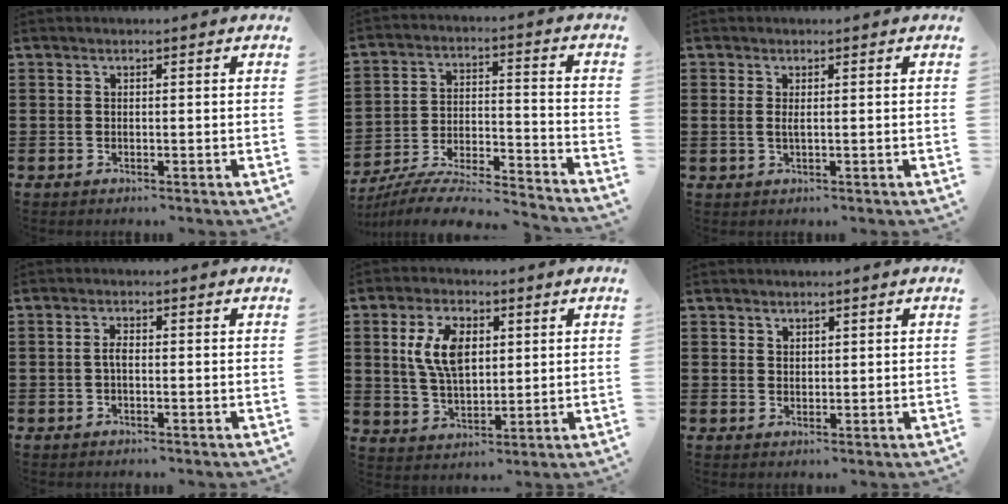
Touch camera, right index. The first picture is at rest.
{"total": 6.7, "force": [-6.1, 1.0, 2.5], "torque": [-0.048, -0.003, -0.121]}
{"total": 1.1, "force": [0.2, 0.3, 1.0], "torque": [-0.021, 0.004, 0.003]}
{"total": 1.7, "force": [-0.3, 0.6, 1.6], "torque": [-0.038, -0.002, -0.009]}
{"total": 8.3, "force": [2.1, 4.7, 6.6], "torque": [-0.154, 0.010, 0.033]}
{"total": 1.5, "force": [1.3, 0.9, 0.1], "torque": [-0.004, 0.002, 0.025]}